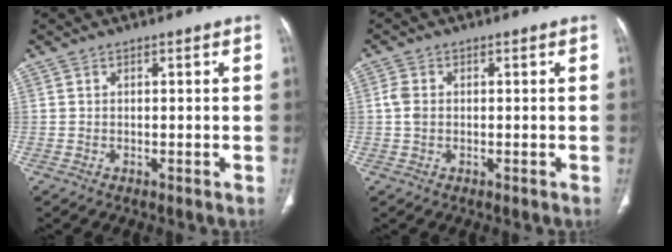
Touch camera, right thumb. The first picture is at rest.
{"total": 2.4, "force": [0.1, 1.7, 1.7], "torque": [-0.043, 0.003, -0.001]}